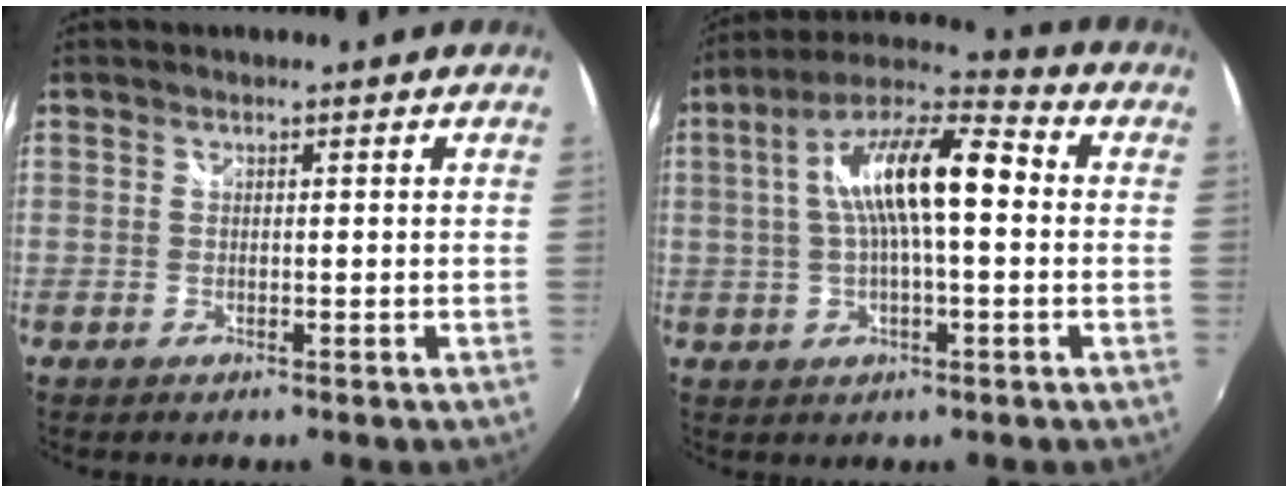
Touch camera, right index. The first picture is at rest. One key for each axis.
{"total": 14.9, "fx": 1.1, "fy": 4.4, "fz": 14.1, "tx": -0.256, "ty": 0.026, "tz": 0.011}